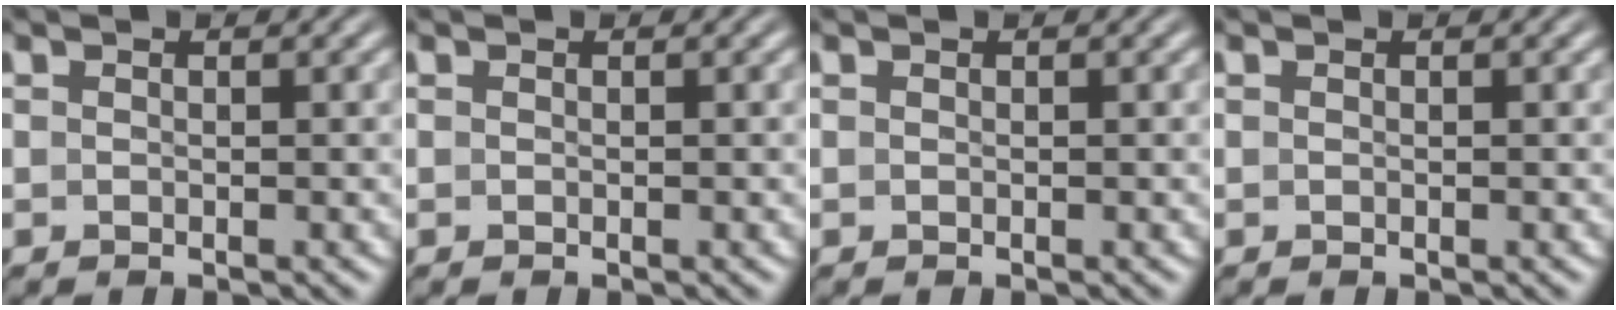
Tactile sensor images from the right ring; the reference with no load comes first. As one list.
[{"total": 0.0}, {"total": 0.0}, {"total": 0.0}]